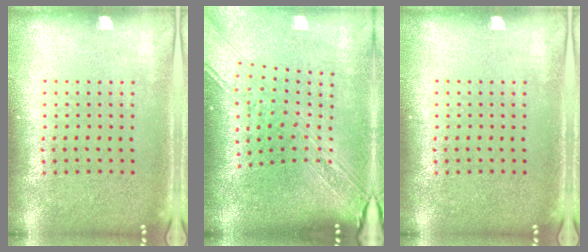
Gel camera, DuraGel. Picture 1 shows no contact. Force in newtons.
{"total": 3.3, "press": 2.4, "slide": 2.2}
{"total": 0.0}